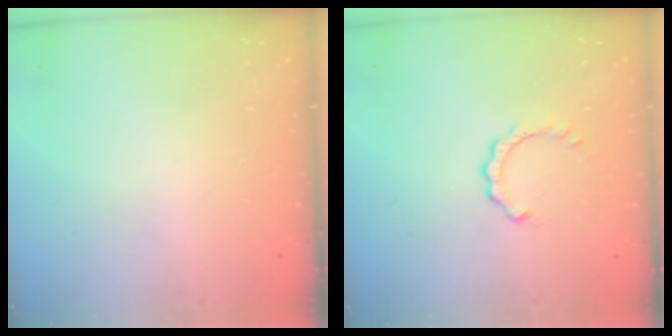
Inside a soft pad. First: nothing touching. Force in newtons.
{"total": 3.7, "press": 3.7, "slide": 0.2}